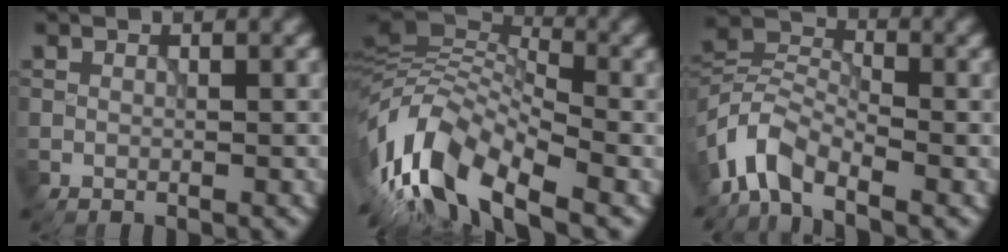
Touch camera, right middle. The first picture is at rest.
{"total": 11.3, "force": [-4.5, 5.2, 8.9], "torque": [-0.169, 0.009, -0.105]}
{"total": 5.0, "force": [-3.5, 2.3, 2.8], "torque": [-0.053, 0.004, -0.085]}